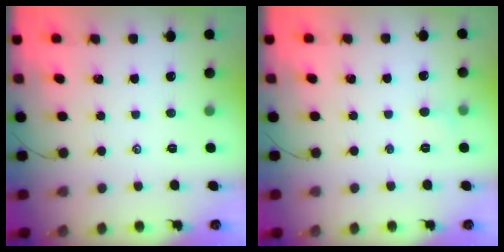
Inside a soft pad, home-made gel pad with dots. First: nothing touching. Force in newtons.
{"total": 2.8, "press": 2.6, "slide": 1.0}